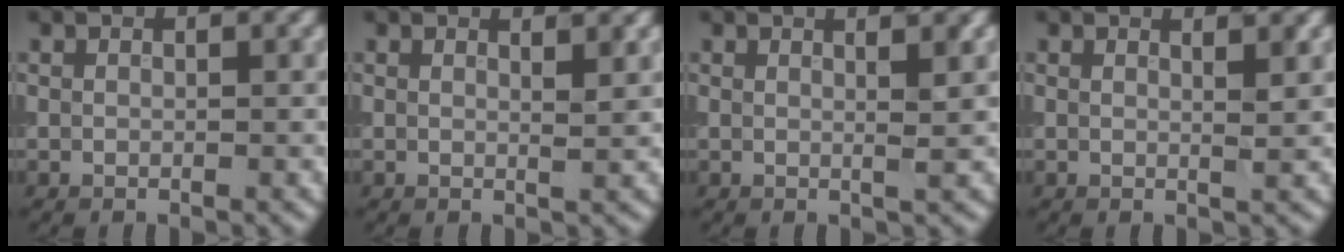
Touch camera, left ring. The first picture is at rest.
{"total": 1.8, "force": [1.0, 0.5, 1.4], "torque": [-0.010, 0.002, 0.006]}
{"total": 3.1, "force": [1.1, 1.0, 2.7], "torque": [-0.022, 0.014, -0.012]}
{"total": 2.1, "force": [1.0, 0.6, 1.8], "torque": [-0.016, 0.006, -0.001]}